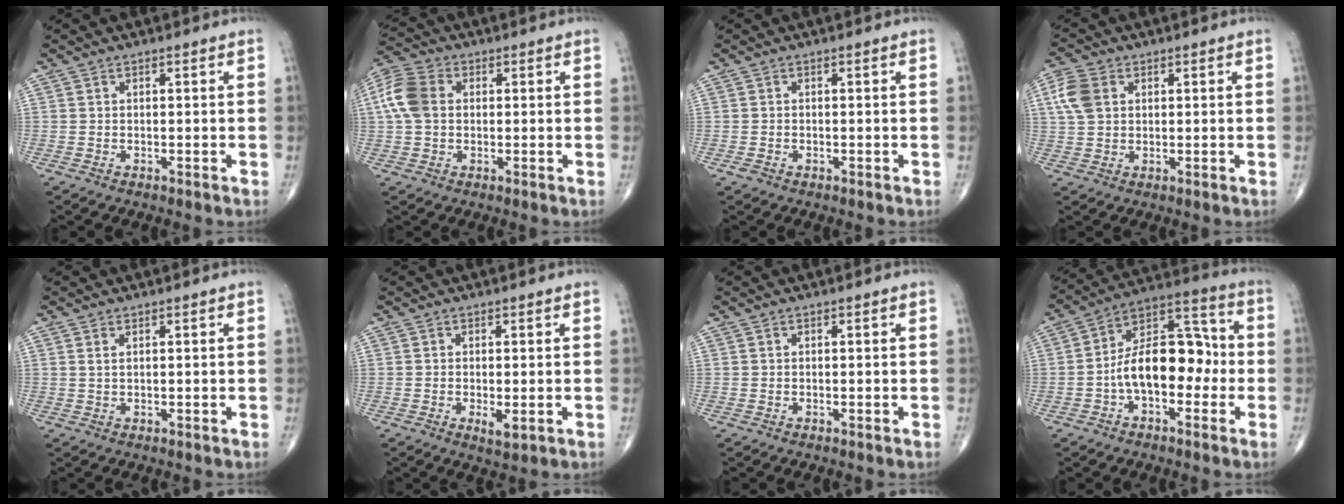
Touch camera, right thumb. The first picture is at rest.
{"total": 8.5, "force": [1.0, 6.1, 5.8], "torque": [-0.129, 0.022, 0.014]}
{"total": 0.8, "force": [-0.4, 0.6, 0.3], "torque": [-0.006, 0.004, -0.007]}
{"total": 6.3, "force": [1.8, 4.6, 4.0], "torque": [-0.085, 0.007, 0.033]}
{"total": 0.9, "force": [0.5, 0.3, 0.7], "torque": [-0.016, 0.003, 0.013]}
{"total": 2.5, "force": [-0.6, 0.8, 2.3], "torque": [-0.041, -0.009, -0.009]}
{"total": 0.0}
{"total": 17.1, "force": [-2.9, 9.7, 13.8], "torque": [-0.207, 0.054, -0.061]}